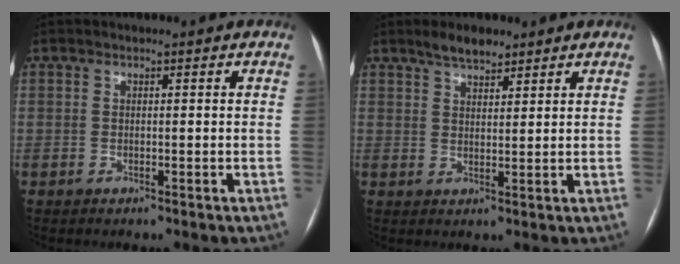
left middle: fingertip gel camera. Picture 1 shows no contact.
{"total": 4.0, "force": [3.2, 1.4, 1.9], "torque": [-0.038, 0.006, 0.057]}